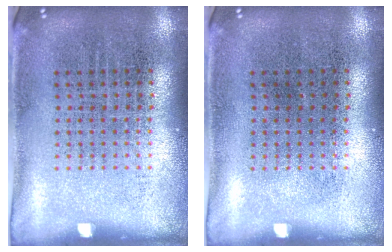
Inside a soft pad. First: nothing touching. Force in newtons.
{"total": 0.0}